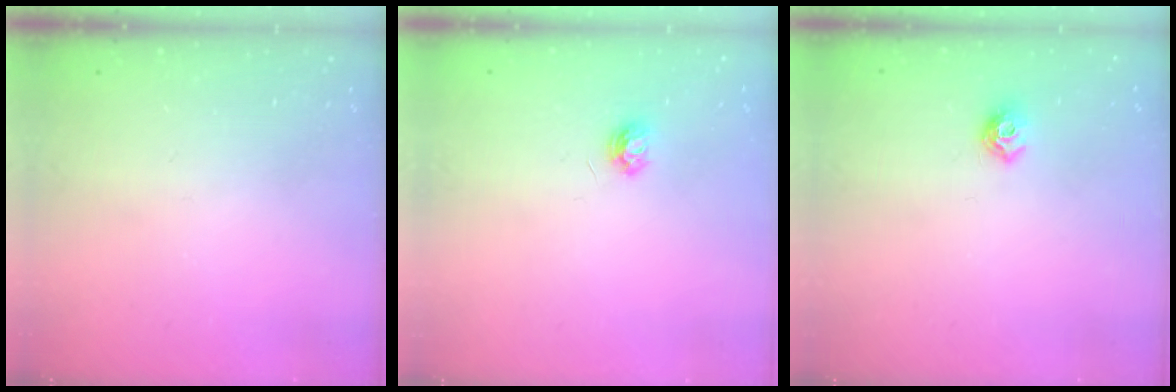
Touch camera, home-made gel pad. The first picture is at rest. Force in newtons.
{"total": 3.9, "press": 3.8, "slide": 0.5}
{"total": 7.3, "press": 7.2, "slide": 0.9}